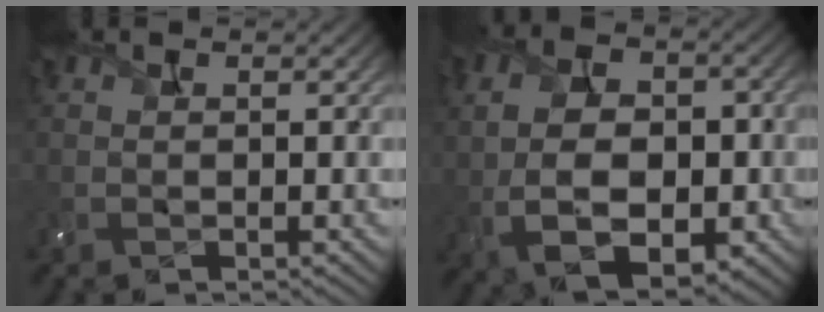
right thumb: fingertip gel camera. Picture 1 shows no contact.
{"total": 10.8, "force": [-1.0, 7.0, 8.2], "torque": [-0.158, -0.002, -0.017]}